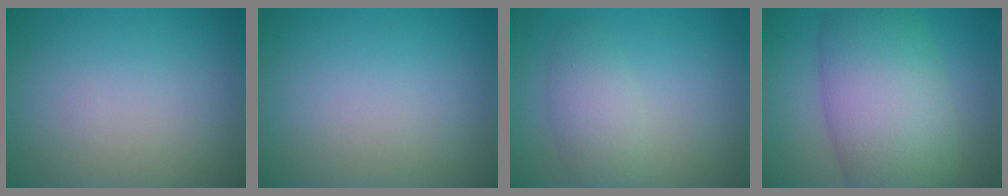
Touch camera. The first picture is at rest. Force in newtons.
{"total": 0.0}
{"total": 2.9, "press": 2.9, "slide": 0.1}
{"total": 10.5, "press": 10.5, "slide": 0.1}